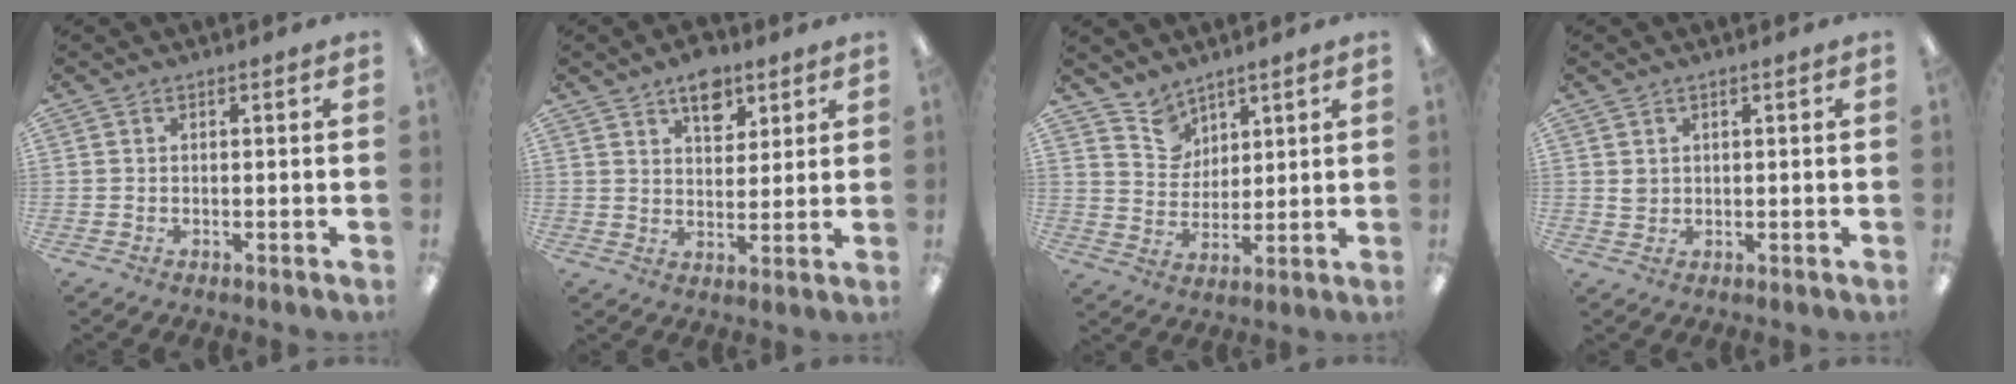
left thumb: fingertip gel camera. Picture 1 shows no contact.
{"total": 8.4, "force": [5.5, 4.8, 4.2], "torque": [-0.042, -0.028, 0.092]}
{"total": 7.2, "force": [5.8, 4.2, 0.1], "torque": [-0.018, -0.037, 0.113]}
{"total": 1.7, "force": [0.8, 1.4, 0.6], "torque": [-0.014, 0.004, 0.015]}